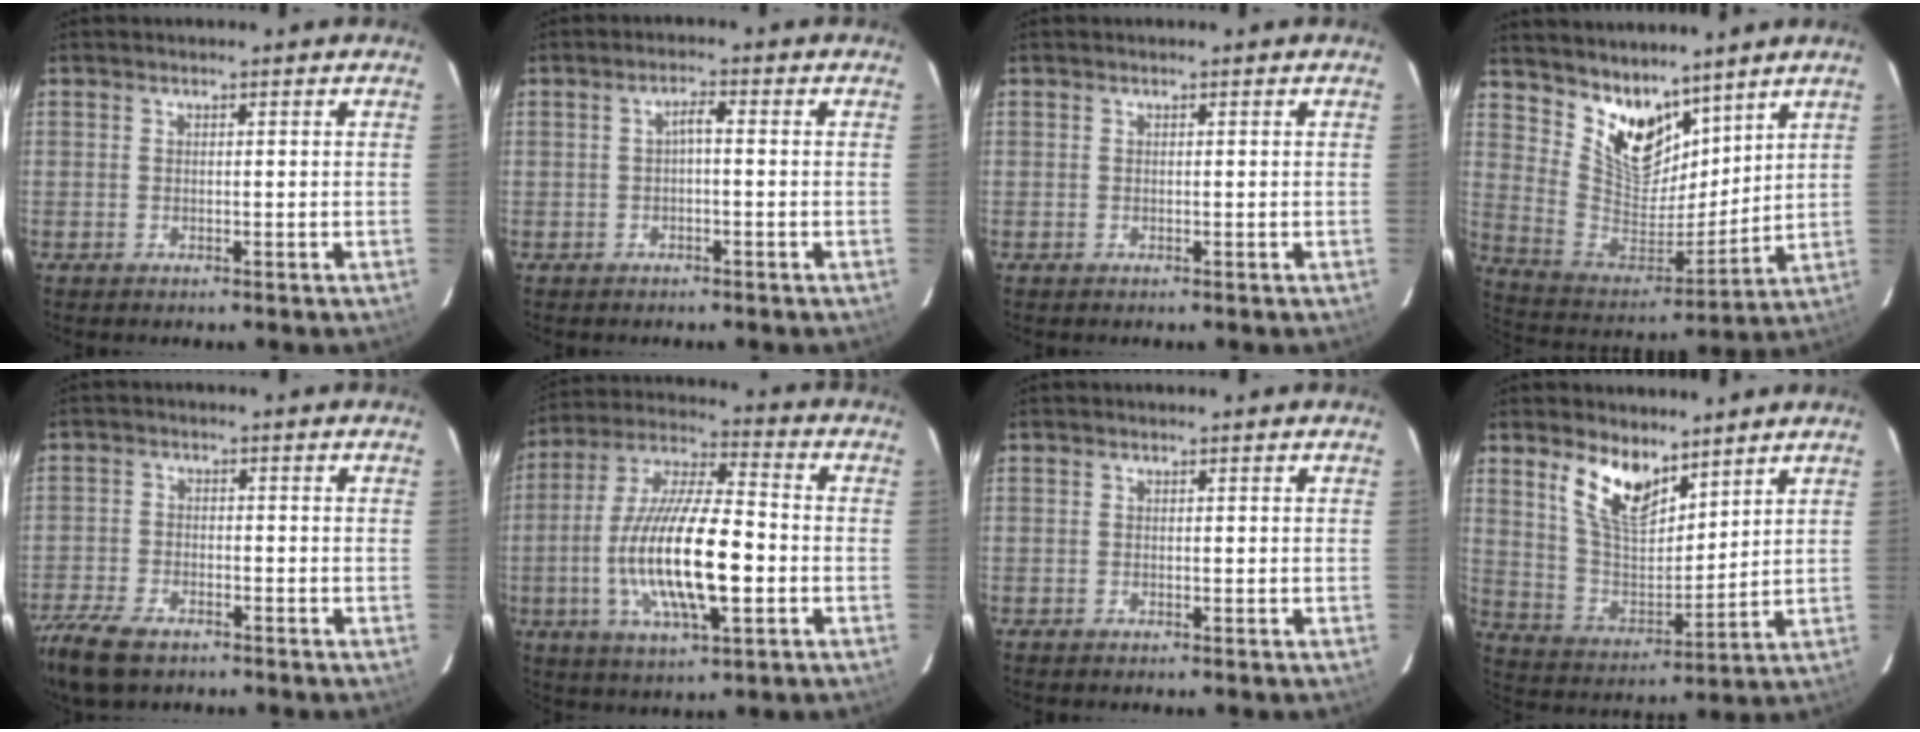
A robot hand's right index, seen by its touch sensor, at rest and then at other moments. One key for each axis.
{"total": 1.9, "fx": -0.4, "fy": 0.5, "fz": 1.8, "tx": -0.036, "ty": 0.009, "tz": -0.006}
{"total": 0.0}
{"total": 14.2, "fx": 10.5, "fy": 7.4, "fz": 5.9, "tx": -0.121, "ty": -0.003, "tz": 0.211}
{"total": 11.2, "fx": -8.3, "fy": 4.8, "fz": 5.9, "tx": -0.158, "ty": -0.032, "tz": -0.156}
{"total": 18.5, "fx": -3.9, "fy": 5.2, "fz": 17.3, "tx": -0.340, "ty": -0.008, "tz": -0.073}
{"total": 0.0}
{"total": 11.3, "fx": 7.5, "fy": 4.9, "fz": 6.8, "tx": -0.132, "ty": 0.001, "tz": 0.151}